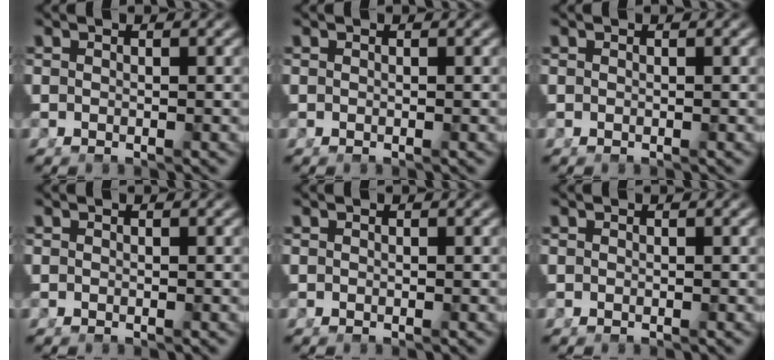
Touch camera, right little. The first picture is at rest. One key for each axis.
{"total": 0.0}
{"total": 0.0}
{"total": 0.0}
{"total": 0.0}
{"total": 0.0}